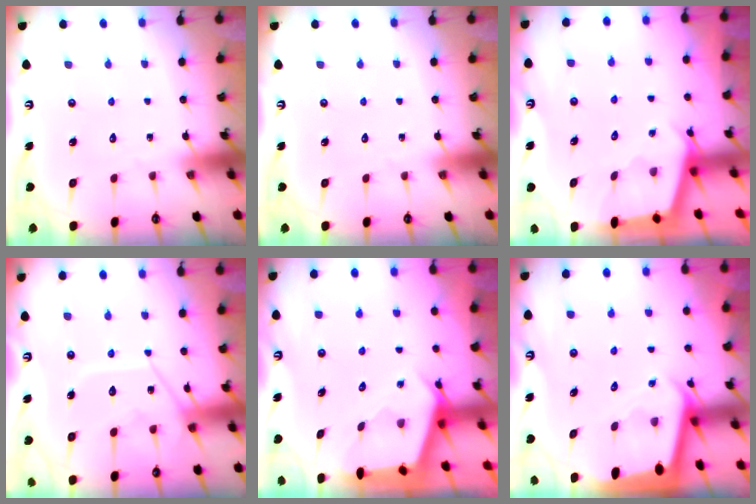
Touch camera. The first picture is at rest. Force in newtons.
{"total": 0.0}
{"total": 2.4, "press": 2.4, "slide": 0.2}
{"total": 12.9, "press": 12.9, "slide": 1.2}
{"total": 2.8, "press": 2.7, "slide": 0.3}
{"total": 2.0, "press": 2.0, "slide": 0.2}